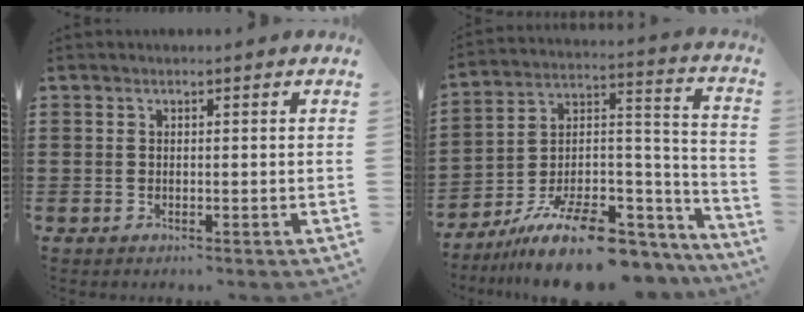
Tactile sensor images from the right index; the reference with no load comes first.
{"total": 13.9, "force": [-9.6, 5.4, 8.5], "torque": [-0.146, 0.037, -0.163]}